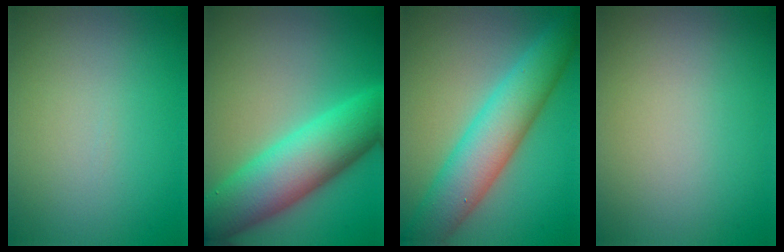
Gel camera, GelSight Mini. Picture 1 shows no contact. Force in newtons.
{"total": 9.9, "press": 9.9, "slide": 0.0}
{"total": 7.1, "press": 7.1, "slide": 0.4}
{"total": 0.0}